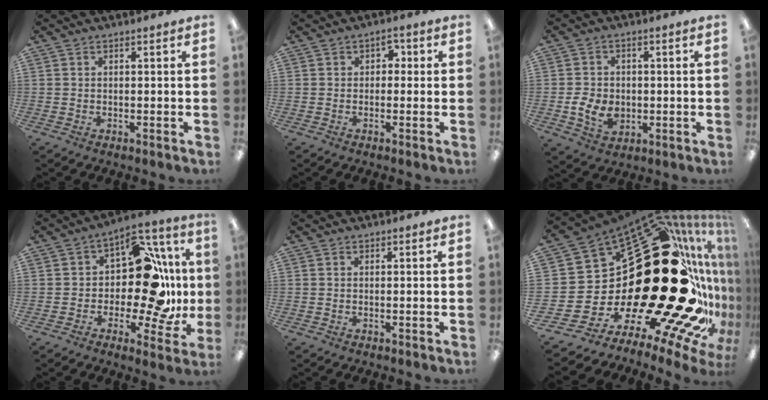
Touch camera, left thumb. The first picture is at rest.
{"total": 2.3, "force": [0.0, 1.9, 1.2], "torque": [-0.017, 0.008, -0.005]}
{"total": 7.5, "force": [-1.6, 5.9, 4.3], "torque": [-0.075, 0.009, -0.027]}
{"total": 20.4, "force": [3.0, 11.2, 16.7], "torque": [-0.233, -0.007, 0.053]}
{"total": 0.0}
{"total": 63.6, "force": [3.6, 33.1, 54.2], "torque": [-0.625, -0.115, 0.241]}